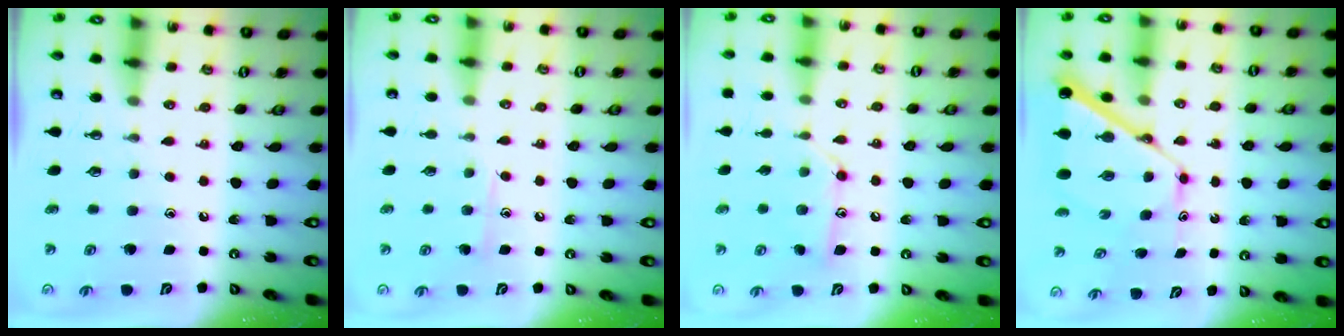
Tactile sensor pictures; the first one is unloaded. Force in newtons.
{"total": 7.5, "press": 7.5, "slide": 0.8}
{"total": 10.9, "press": 10.8, "slide": 0.6}
{"total": 10.5, "press": 10.5, "slide": 1.0}